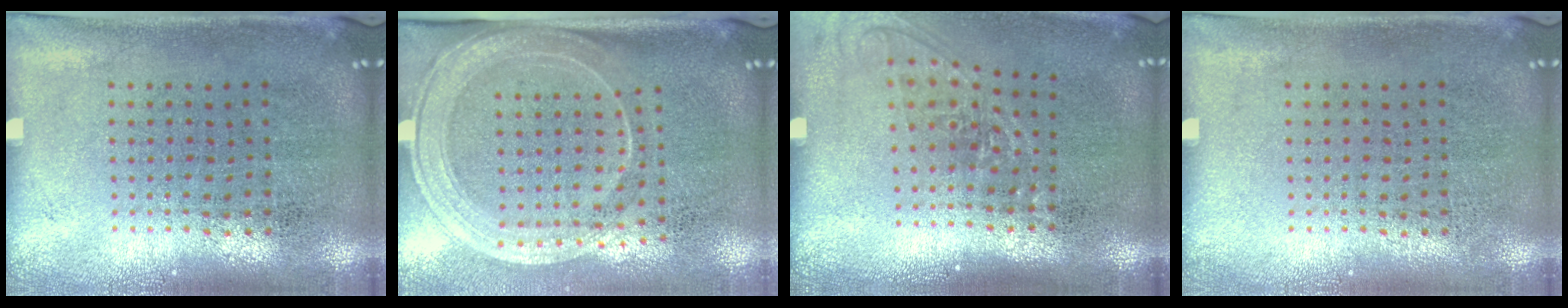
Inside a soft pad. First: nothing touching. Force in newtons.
{"total": 2.0, "press": 1.7, "slide": 1.1}
{"total": 1.3, "press": 1.0, "slide": 0.8}
{"total": 0.0}